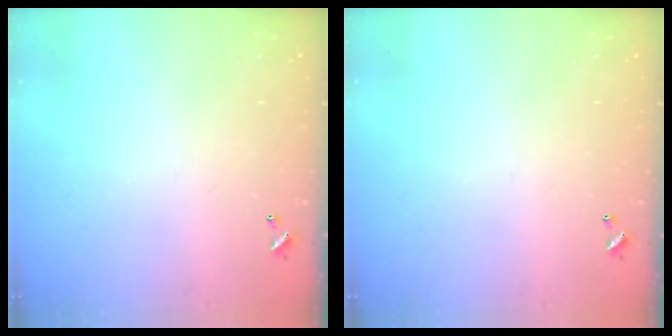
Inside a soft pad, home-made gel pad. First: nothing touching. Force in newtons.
{"total": 0.0}